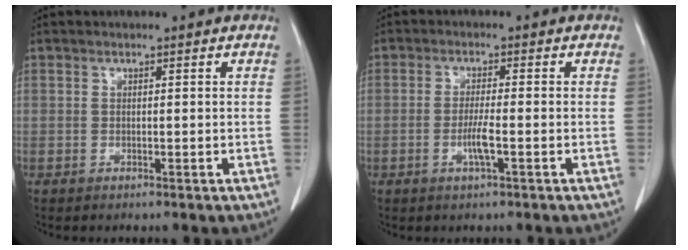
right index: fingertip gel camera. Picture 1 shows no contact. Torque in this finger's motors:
{"motor_torque": [0.97, -0.30, 0.44, 0.06]}